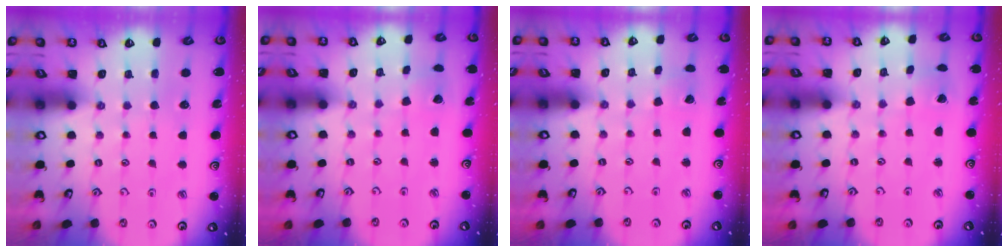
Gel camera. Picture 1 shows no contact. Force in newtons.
{"total": 2.6, "press": 2.6, "slide": 0.3}
{"total": 2.0, "press": 2.0, "slide": 0.2}
{"total": 0.7, "press": 0.7, "slide": 0.1}